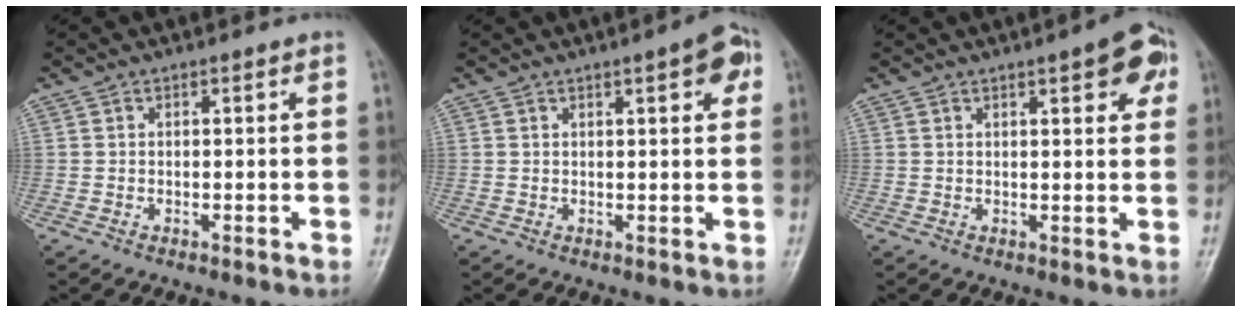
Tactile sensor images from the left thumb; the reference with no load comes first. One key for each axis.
{"total": 5.3, "fx": 2.3, "fy": 1.5, "fz": 4.6, "tx": -0.046, "ty": 0.000, "tz": 0.024}
{"total": 7.1, "fx": 3.3, "fy": 2.3, "fz": 5.9, "tx": -0.054, "ty": -0.002, "tz": 0.035}